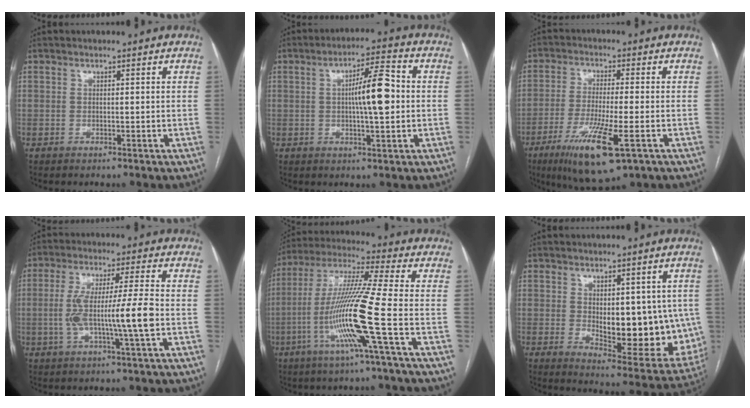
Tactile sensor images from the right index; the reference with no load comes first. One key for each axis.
{"total": 8.5, "fx": 0.3, "fy": 1.3, "fz": 8.4, "tx": -0.140, "ty": 0.015, "tz": 0.002}
{"total": 12.3, "fx": -5.8, "fy": 1.6, "fz": 10.7, "tx": -0.202, "ty": -0.035, "tz": -0.096}
{"total": 10.4, "fx": -1.8, "fy": -0.2, "fz": 10.3, "tx": -0.198, "ty": 0.004, "tz": -0.034}
{"total": 15.5, "fx": -4.8, "fy": -1.8, "fz": 14.6, "tx": -0.296, "ty": -0.013, "tz": -0.101}
{"total": 16.0, "fx": -0.4, "fy": 6.6, "fz": 14.6, "tx": -0.176, "ty": -0.009, "tz": 0.018}